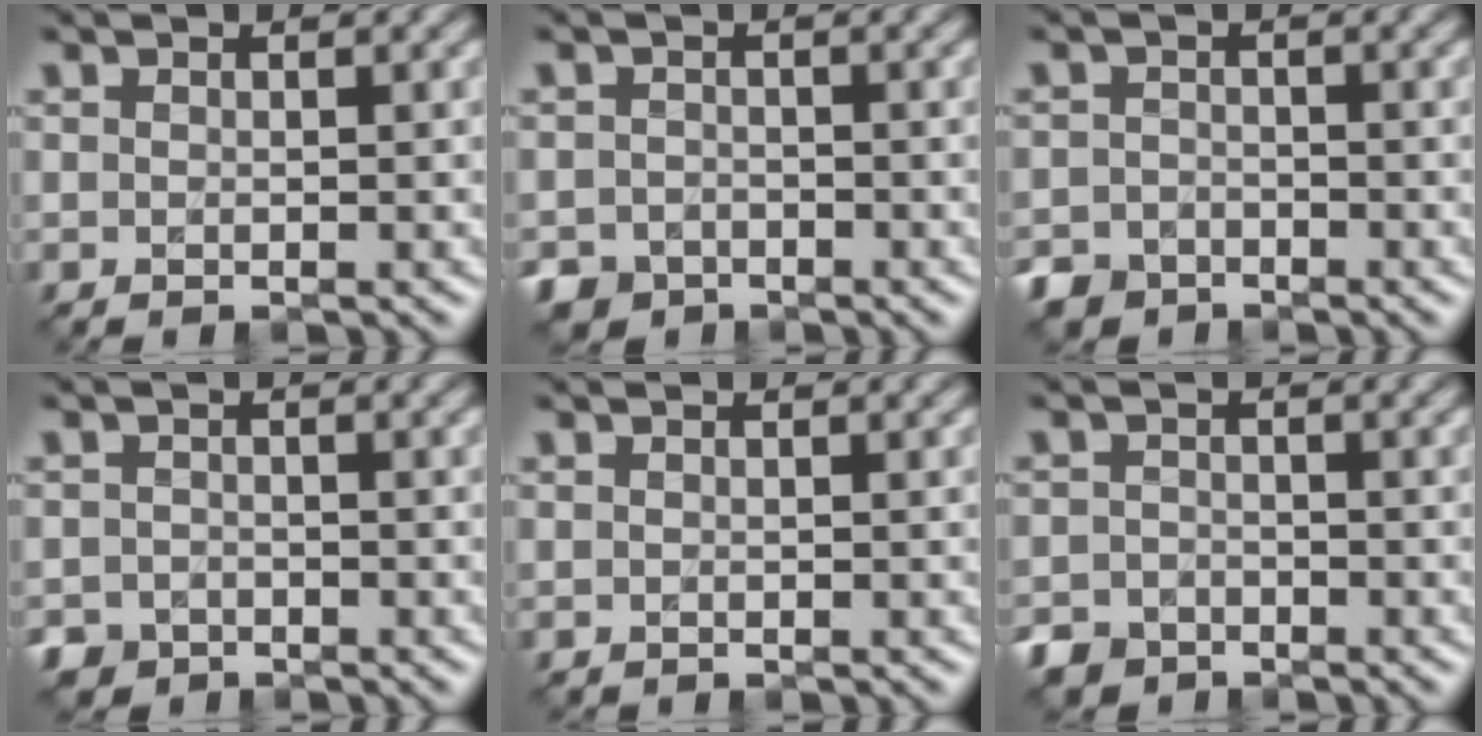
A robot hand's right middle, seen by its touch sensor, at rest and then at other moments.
{"total": 3.0, "force": [-2.1, 2.1, 0.3], "torque": [0.005, -0.002, -0.035]}
{"total": 2.8, "force": [-2.2, 1.8, 0.1], "torque": [0.001, -0.004, -0.043]}
{"total": 2.3, "force": [-1.5, 1.8, 0.0], "torque": [0.007, -0.003, -0.024]}
{"total": 0.0}
{"total": 2.8, "force": [-2.2, 1.7, 0.1], "torque": [0.000, -0.005, -0.043]}